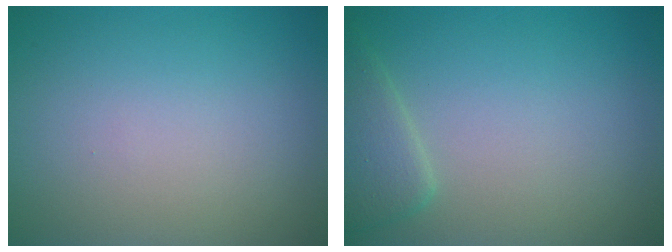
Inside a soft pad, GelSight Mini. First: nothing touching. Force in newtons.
{"total": 2.5, "press": 2.5, "slide": 0.3}